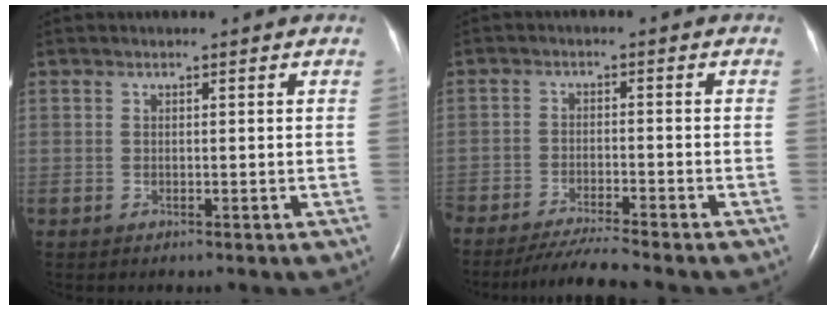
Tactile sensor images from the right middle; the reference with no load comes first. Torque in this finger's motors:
{"motor_torque": [1.00, -1.14, 0.28, 0.21]}